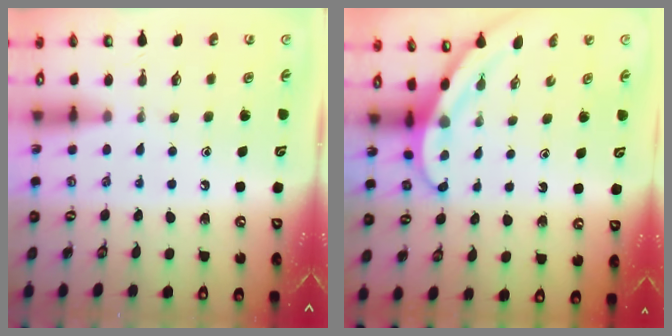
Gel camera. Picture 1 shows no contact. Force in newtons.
{"total": 3.2, "press": 3.2, "slide": 0.2}